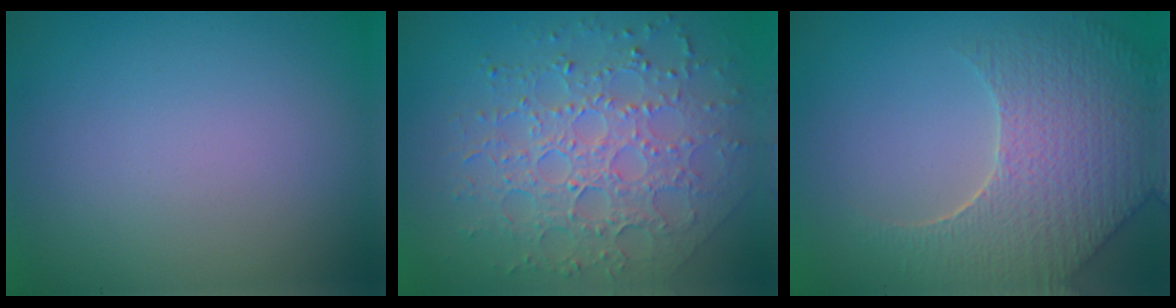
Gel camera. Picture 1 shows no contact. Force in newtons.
{"total": 7.2, "press": 5.2, "slide": 5.0}
{"total": 6.6, "press": 5.4, "slide": 3.8}